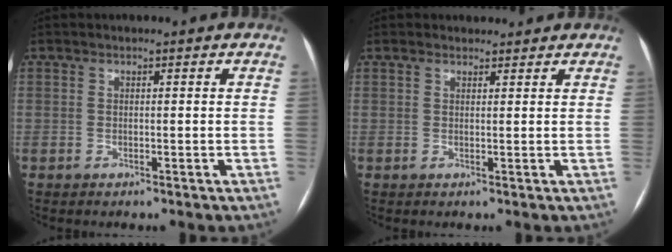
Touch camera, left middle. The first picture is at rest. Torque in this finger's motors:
{"motor_torque": [0.21, -0.47, -0.07, -0.02]}